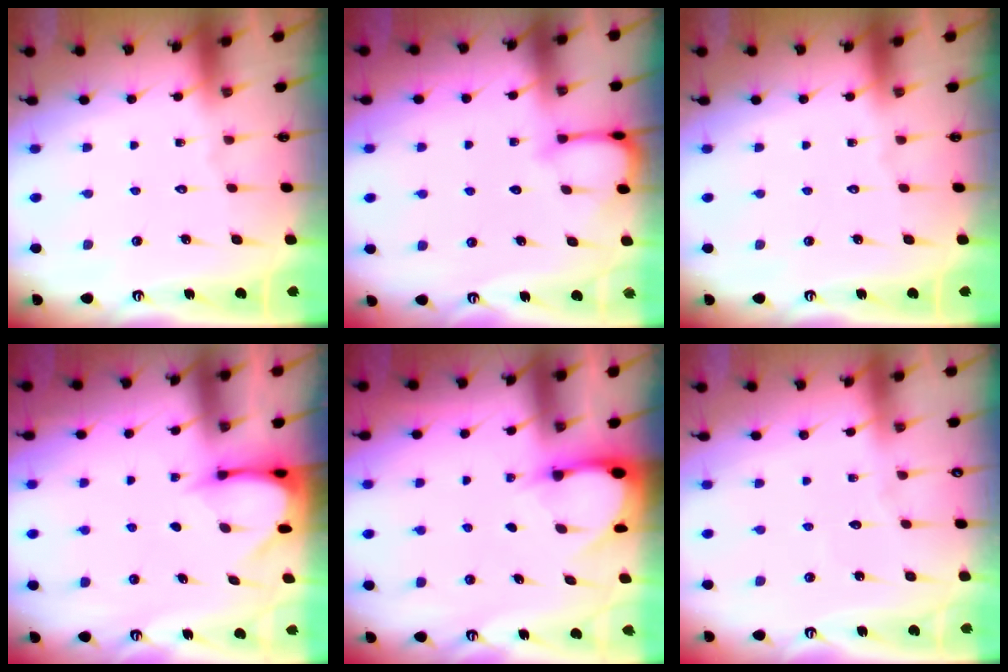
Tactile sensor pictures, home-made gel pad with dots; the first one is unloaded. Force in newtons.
{"total": 4.1, "press": 4.0, "slide": 0.5}
{"total": 0.0}
{"total": 3.7, "press": 3.7, "slide": 0.3}
{"total": 2.9, "press": 2.9, "slide": 0.3}
{"total": 2.5, "press": 2.5, "slide": 0.3}